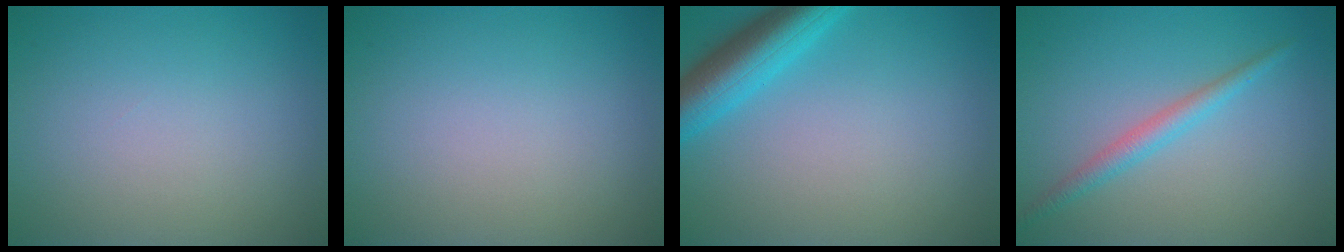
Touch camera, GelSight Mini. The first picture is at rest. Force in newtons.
{"total": 0.0}
{"total": 5.4, "press": 5.4, "slide": 0.4}
{"total": 2.0, "press": 2.0, "slide": 0.1}